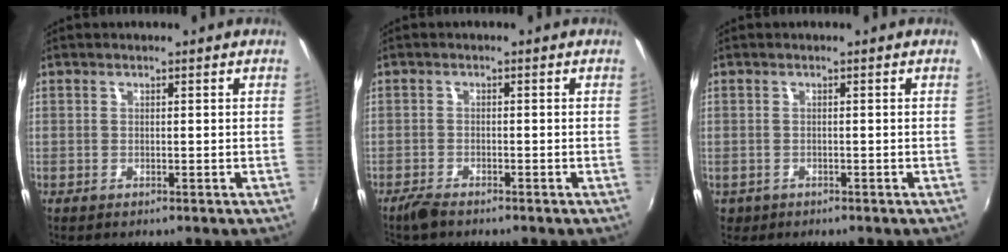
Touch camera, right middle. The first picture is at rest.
{"total": 2.6, "force": [-2.3, 0.6, 1.0], "torque": [-0.032, -0.005, -0.047]}
{"total": 1.9, "force": [-0.9, 1.6, 0.7], "torque": [-0.020, -0.003, -0.011]}